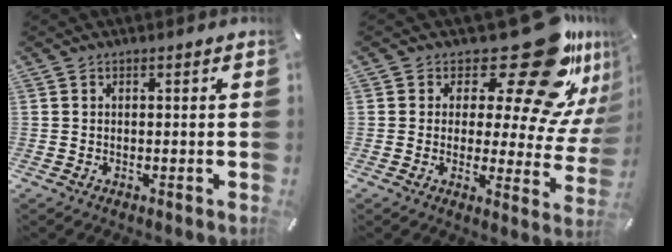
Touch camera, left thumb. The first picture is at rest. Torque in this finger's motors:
{"motor_torque": [0.47, 0.24, 0.22, -0.02, 0.06]}